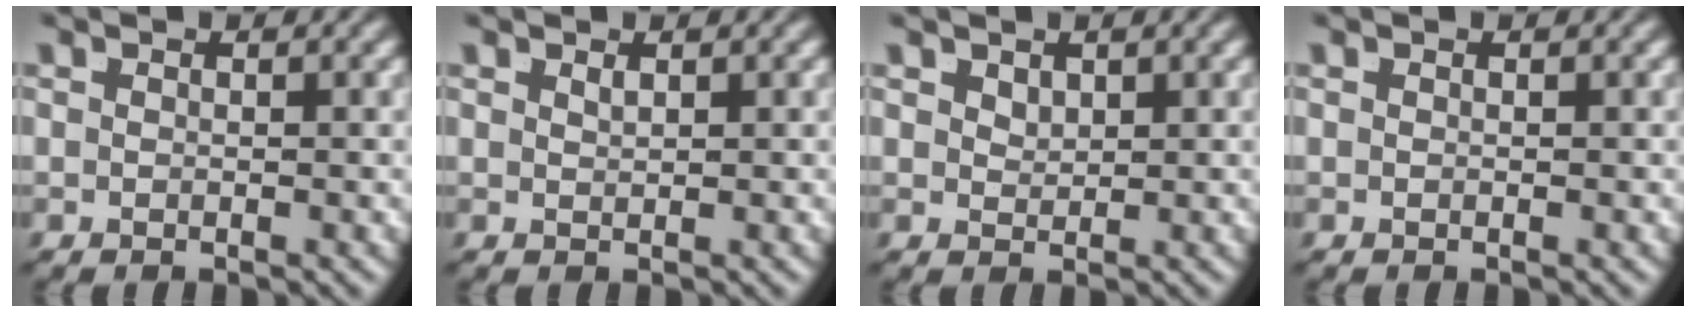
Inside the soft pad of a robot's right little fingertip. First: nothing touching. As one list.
[{"total": 0.9, "force": [0.4, -0.8, 0.0], "torque": [0.007, -0.003, 0.014]}, {"total": 1.2, "force": [1.2, -0.1, 0.3], "torque": [0.004, -0.007, 0.033]}, {"total": 0.0}]